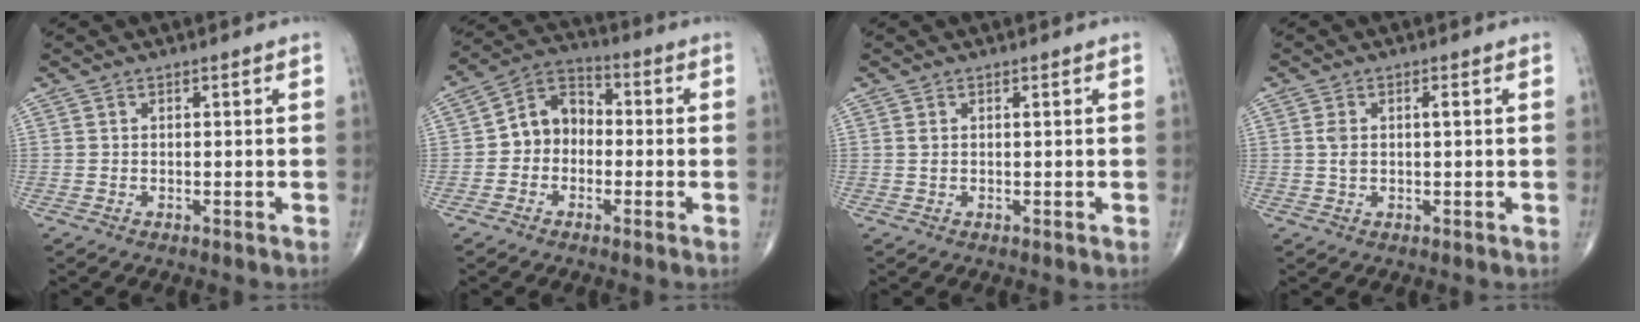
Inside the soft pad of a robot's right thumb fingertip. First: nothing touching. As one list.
[{"total": 8.4, "force": [-0.9, 6.7, 4.9], "torque": [-0.054, 0.034, -0.036]}, {"total": 0.7, "force": [0.3, 0.2, 0.6], "torque": [-0.017, 0.005, 0.007]}, {"total": 2.8, "force": [0.5, 1.2, 2.5], "torque": [-0.058, 0.007, 0.010]}]